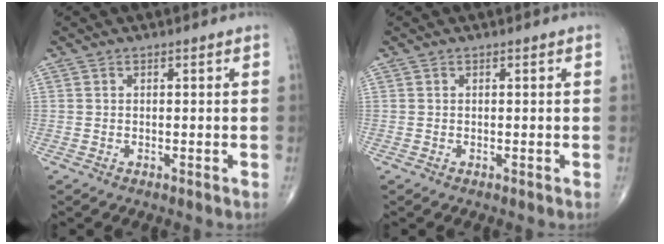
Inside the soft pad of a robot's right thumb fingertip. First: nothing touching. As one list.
[{"total": 0.0}]